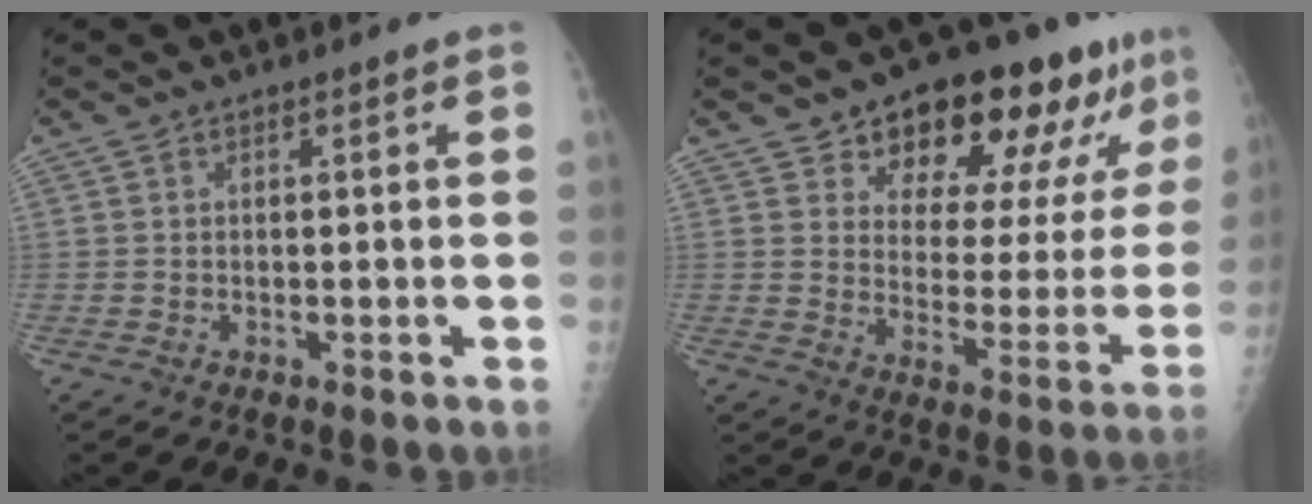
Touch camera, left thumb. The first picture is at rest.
{"total": 19.4, "force": [12.8, 8.6, 11.8], "torque": [-0.115, -0.052, 0.184]}